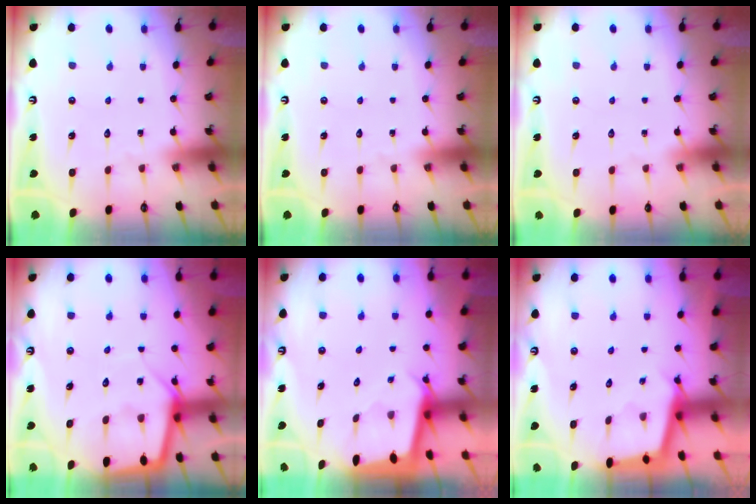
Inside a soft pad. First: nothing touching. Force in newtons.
{"total": 0.0}
{"total": 0.0}
{"total": 6.3, "press": 6.3, "slide": 0.5}
{"total": 2.4, "press": 2.4, "slide": 0.2}
{"total": 2.3, "press": 2.3, "slide": 0.2}